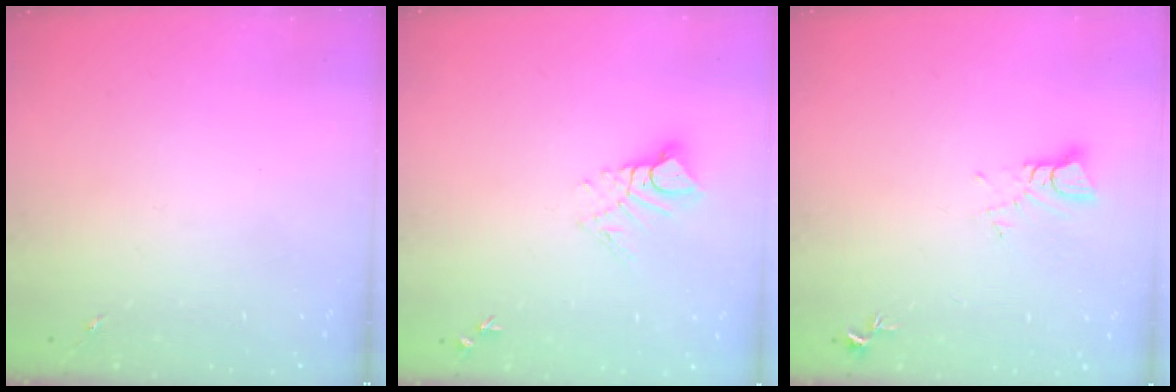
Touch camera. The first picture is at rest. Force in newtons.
{"total": 7.4, "press": 7.3, "slide": 0.9}
{"total": 3.8, "press": 3.8, "slide": 0.3}